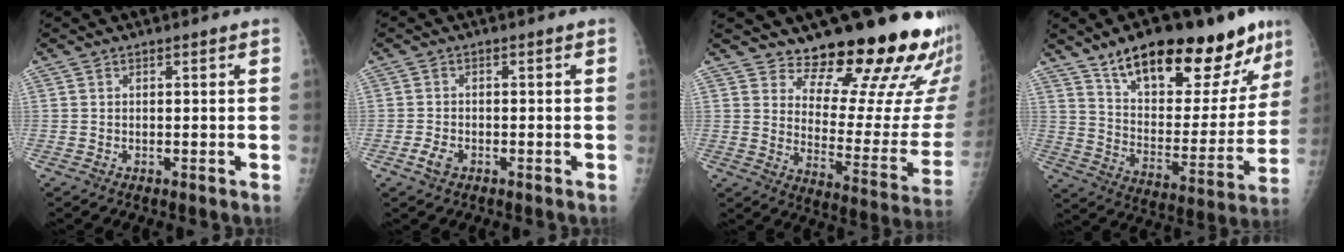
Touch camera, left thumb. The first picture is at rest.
{"total": 2.5, "force": [-1.4, 1.6, 1.3], "torque": [-0.027, 0.002, -0.026]}
{"total": 21.7, "force": [17.6, 6.6, 10.9], "torque": [-0.109, -0.155, 0.231]}
{"total": 27.4, "force": [17.4, 10.5, 18.4], "torque": [-0.227, -0.056, 0.269]}